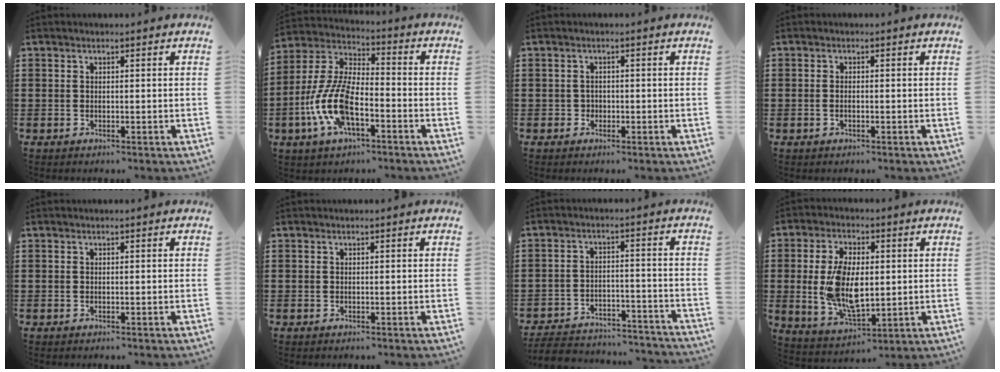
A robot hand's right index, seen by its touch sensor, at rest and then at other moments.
{"total": 11.2, "force": [-4.0, 5.1, 9.1], "torque": [-0.230, -0.009, -0.081]}
{"total": 1.1, "force": [-0.5, 1.0, 0.2], "torque": [-0.007, 0.002, -0.012]}
{"total": 0.8, "force": [-0.2, 0.3, 0.7], "torque": [-0.014, -0.001, -0.004]}
{"total": 0.0}
{"total": 0.0}
{"total": 5.6, "force": [-5.3, 0.9, 1.3], "torque": [-0.031, 0.004, -0.107]}
{"total": 10.4, "force": [0.5, 5.6, 8.7], "torque": [-0.195, 0.004, 0.007]}